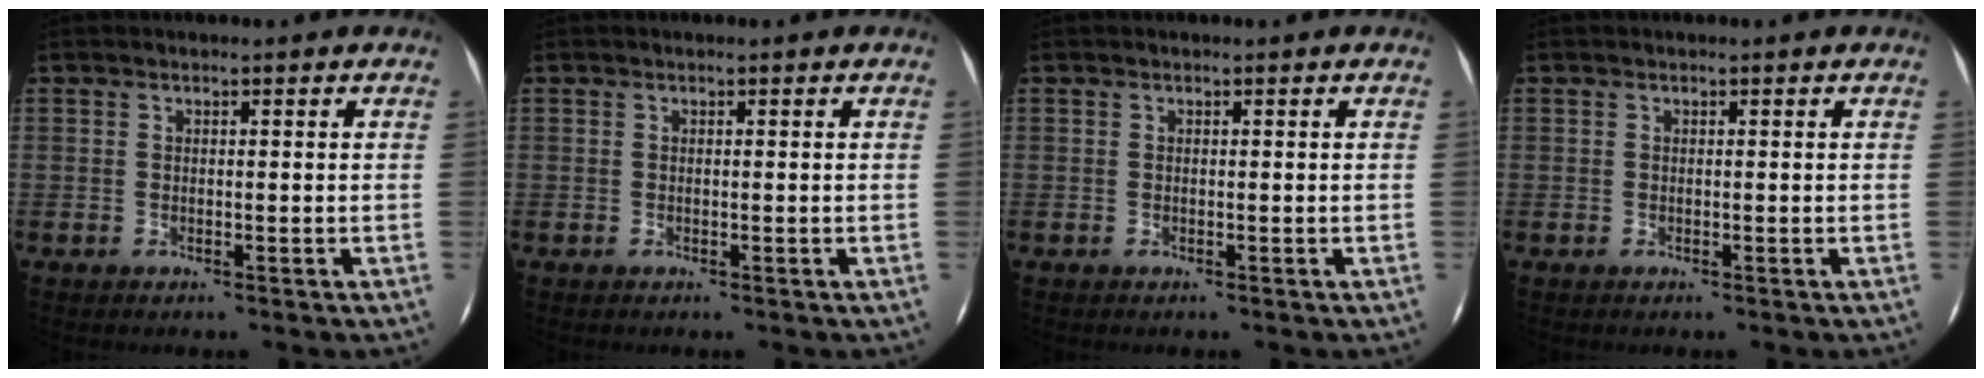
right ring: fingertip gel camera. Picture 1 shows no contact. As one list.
[{"total": 0.0}, {"total": 0.0}, {"total": 0.0}]